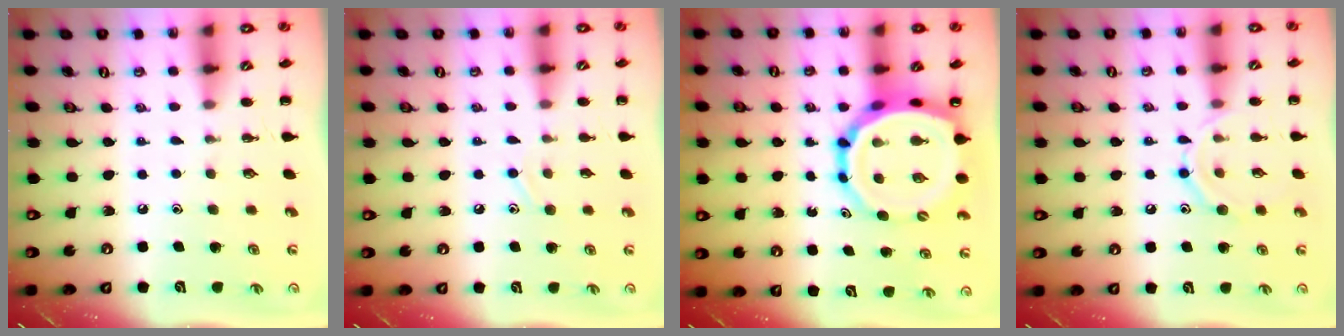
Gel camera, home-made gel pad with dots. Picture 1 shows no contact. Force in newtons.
{"total": 7.4, "press": 7.1, "slide": 2.0}
{"total": 13.1, "press": 12.6, "slide": 3.5}
{"total": 10.9, "press": 10.8, "slide": 1.1}